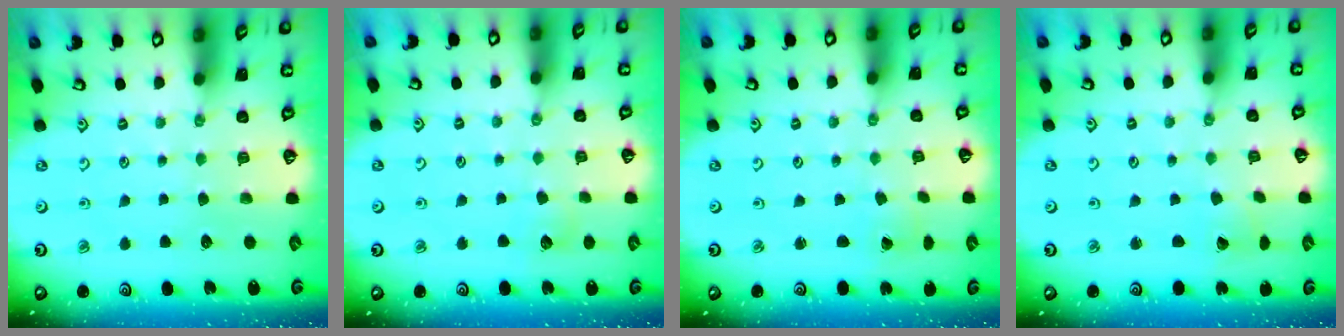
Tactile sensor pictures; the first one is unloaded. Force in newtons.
{"total": 4.2, "press": 4.1, "slide": 0.5}
{"total": 0.7, "press": 0.7, "slide": 0.0}
{"total": 2.8, "press": 2.8, "slide": 0.1}